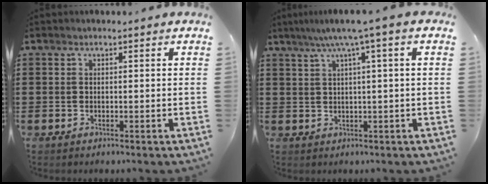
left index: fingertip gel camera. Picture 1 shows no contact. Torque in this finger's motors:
{"motor_torque": [1.63, -0.40, 0.63, 0.14]}